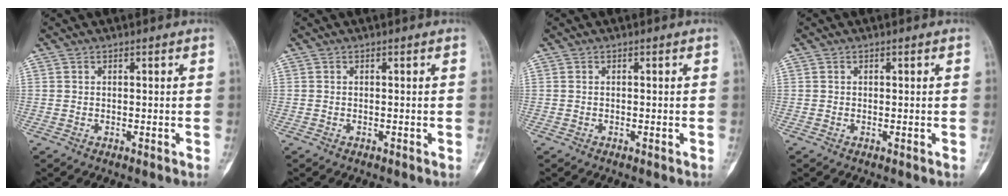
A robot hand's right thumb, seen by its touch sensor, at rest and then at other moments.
{"total": 0.0}
{"total": 0.0}
{"total": 0.0}